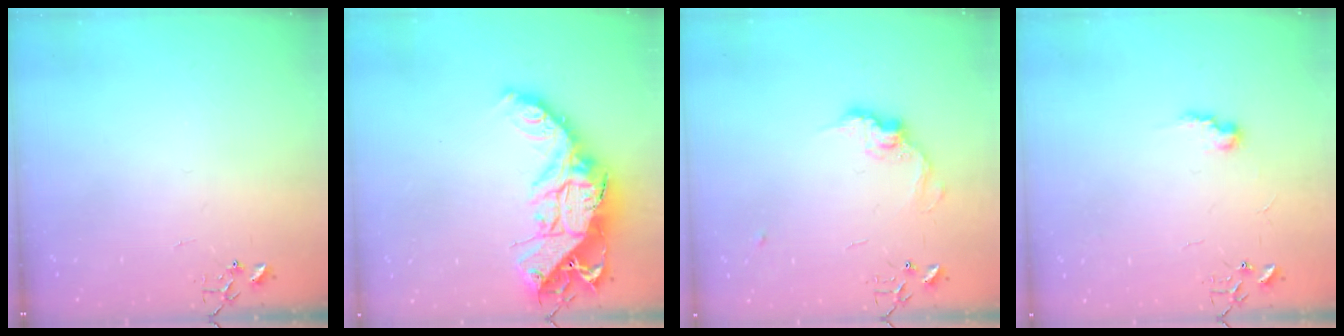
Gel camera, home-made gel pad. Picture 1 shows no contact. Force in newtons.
{"total": 20.4, "press": 20.4, "slide": 1.7}
{"total": 10.7, "press": 10.7, "slide": 0.5}
{"total": 7.5, "press": 7.5, "slide": 0.5}